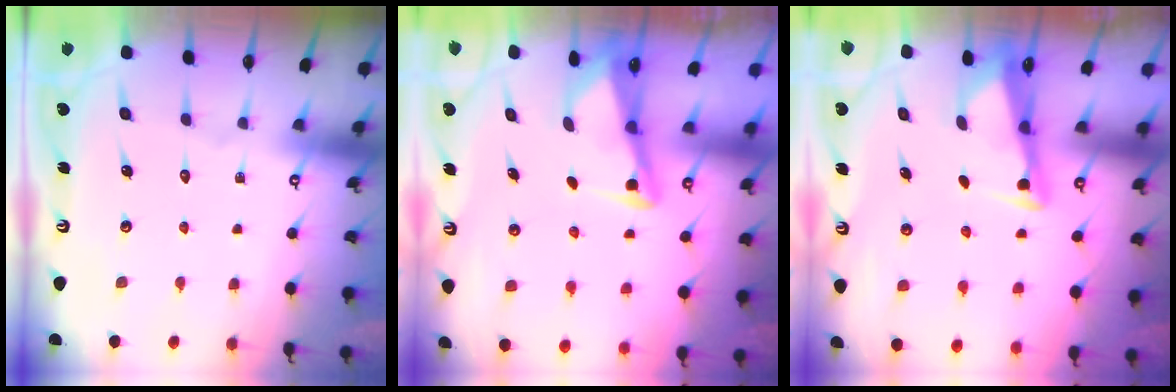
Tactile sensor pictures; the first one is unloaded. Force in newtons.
{"total": 2.8, "press": 2.8, "slide": 0.4}
{"total": 2.9, "press": 2.9, "slide": 0.4}